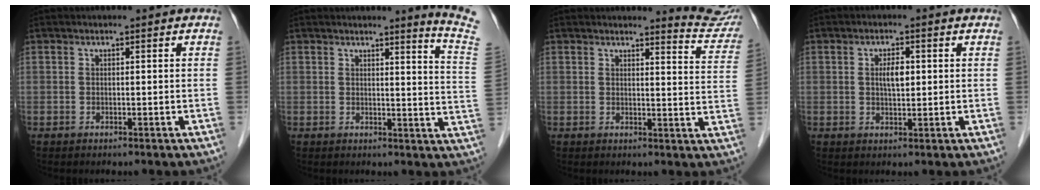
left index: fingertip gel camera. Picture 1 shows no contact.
{"total": 7.5, "force": [6.7, -2.1, 2.6], "torque": [-0.033, -0.079, 0.054]}
{"total": 7.2, "force": [7.2, 0.0, 0.4], "torque": [0.003, -0.059, 0.058]}
{"total": 2.9, "force": [0.4, 1.1, 2.7], "torque": [-0.047, 0.003, 0.007]}